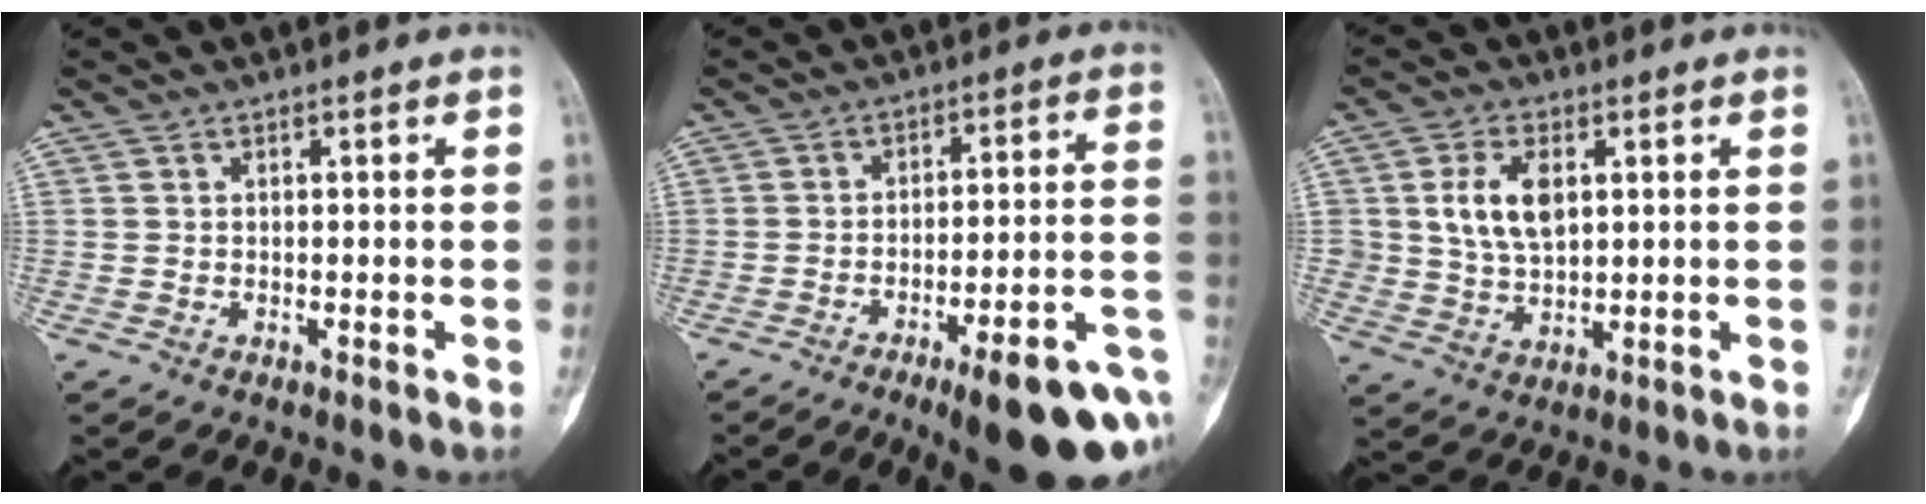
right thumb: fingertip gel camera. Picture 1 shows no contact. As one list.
[{"total": 17.2, "force": [-8.8, 3.8, 14.3], "torque": [-0.145, 0.049, -0.115]}, {"total": 8.6, "force": [2.2, 5.4, 6.3], "torque": [-0.107, -0.006, 0.048]}]